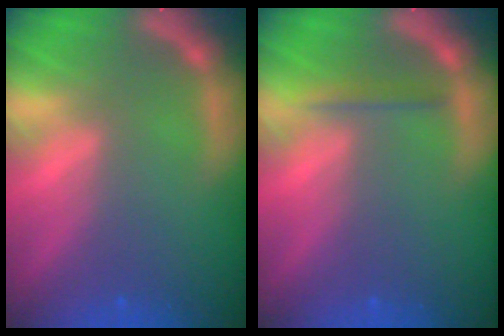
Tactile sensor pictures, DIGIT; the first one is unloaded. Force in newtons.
{"total": 1.4}